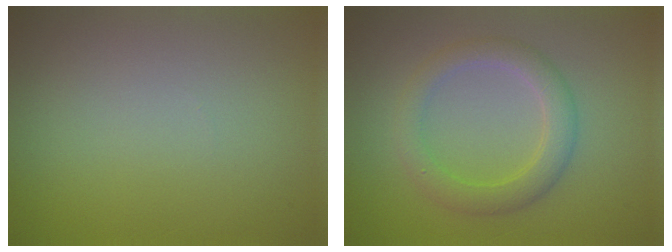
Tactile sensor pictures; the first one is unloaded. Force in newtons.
{"total": 3.3, "press": 3.3, "slide": 0.1}